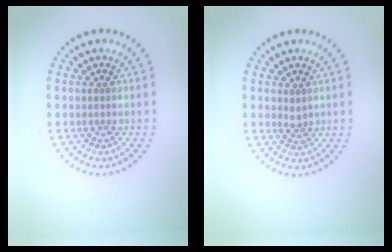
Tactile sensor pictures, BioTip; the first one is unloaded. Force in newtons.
{"total": 0.9, "press": 0.7, "slide": 0.7}